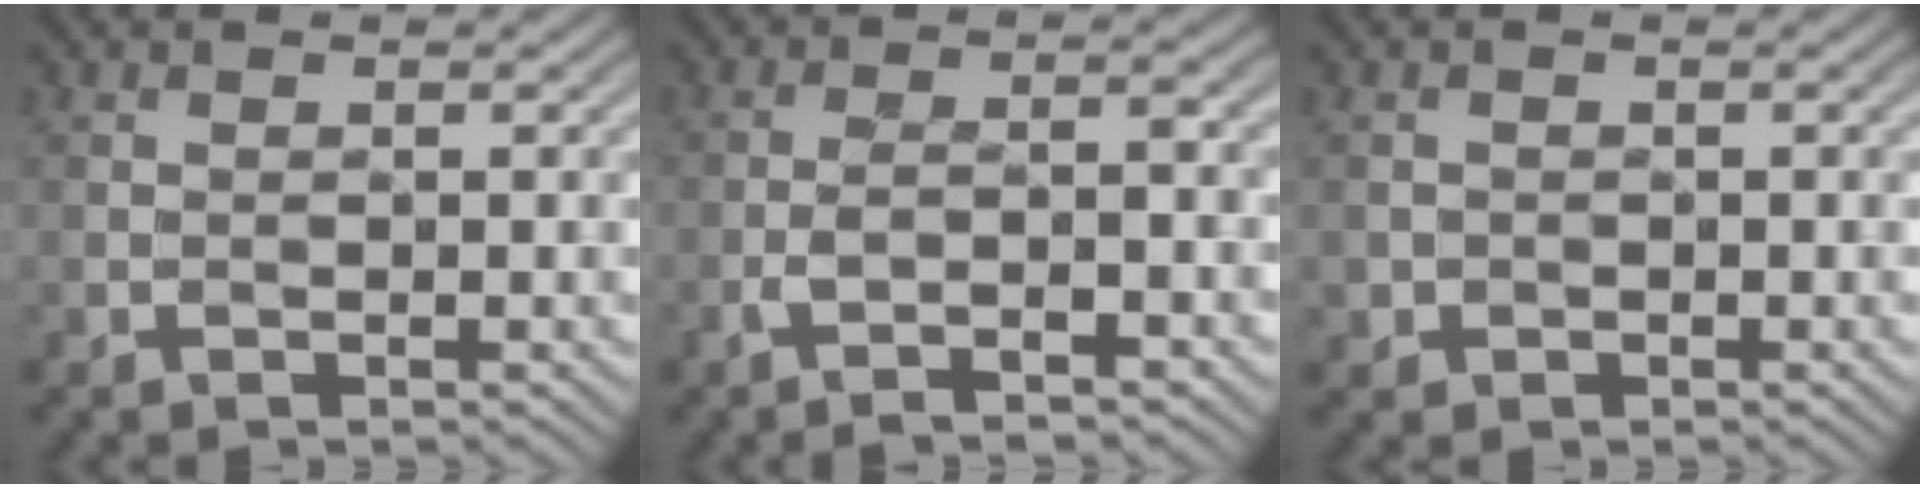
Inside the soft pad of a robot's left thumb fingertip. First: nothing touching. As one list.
[{"total": 3.9, "force": [-2.6, 0.2, 2.9], "torque": [-0.044, 0.006, -0.052]}, {"total": 1.0, "force": [-0.3, 0.9, -0.3], "torque": [0.005, -0.008, -0.004]}]